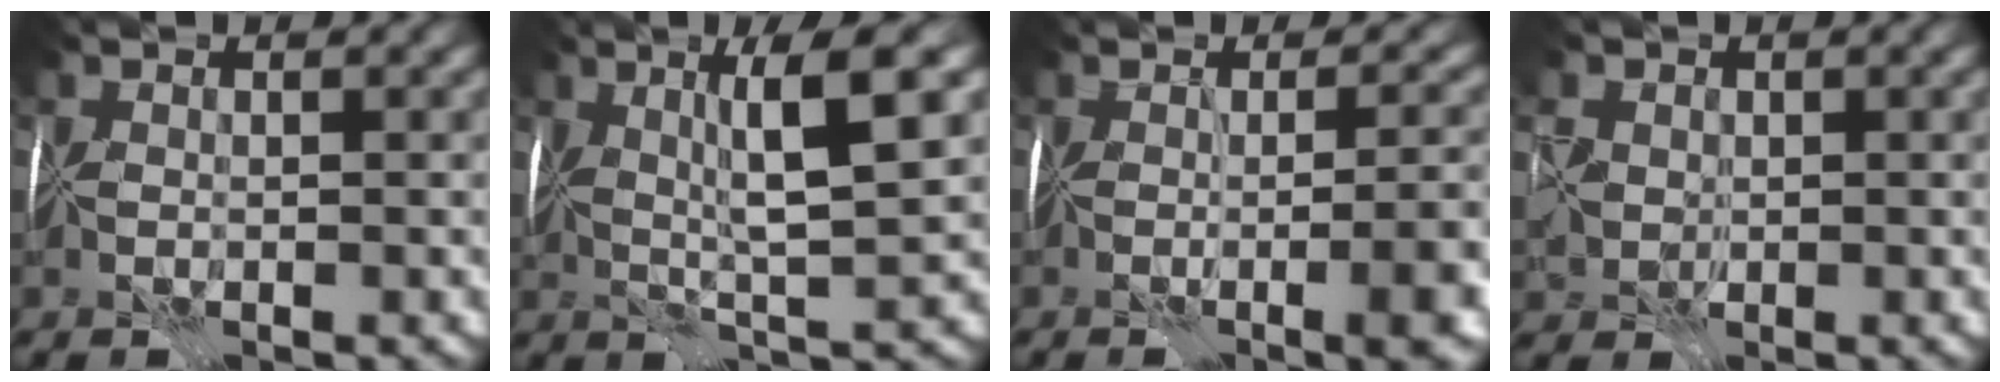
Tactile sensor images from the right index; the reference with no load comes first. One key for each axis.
{"total": 6.4, "fx": 2.0, "fy": 1.1, "fz": 6.0, "tx": -0.100, "ty": 0.002, "tz": 0.034}
{"total": 8.4, "fx": -1.5, "fy": 3.2, "fz": 7.7, "tx": -0.059, "ty": -0.002, "tz": -0.016}
{"total": 3.5, "fx": 0.7, "fy": 3.0, "fz": 1.6, "tx": -0.049, "ty": 0.008, "tz": 0.017}